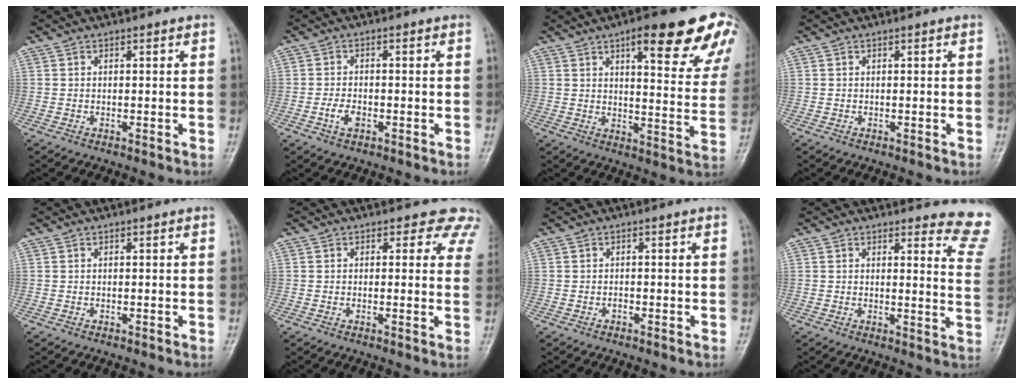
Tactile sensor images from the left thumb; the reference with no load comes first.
{"total": 2.9, "force": [-1.3, 1.8, 1.8], "torque": [-0.031, 0.009, -0.025]}
{"total": 19.9, "force": [11.5, 5.3, 15.4], "torque": [-0.158, -0.037, 0.139]}
{"total": 0.0}
{"total": 0.0}
{"total": 6.1, "force": [4.8, 3.7, 0.7], "torque": [0.045, -0.015, 0.024]}
{"total": 0.7, "force": [-0.4, 0.5, 0.1], "torque": [0.006, 0.004, -0.011]}
{"total": 10.1, "force": [9.9, 1.7, 1.1], "torque": [0.030, -0.117, 0.071]}